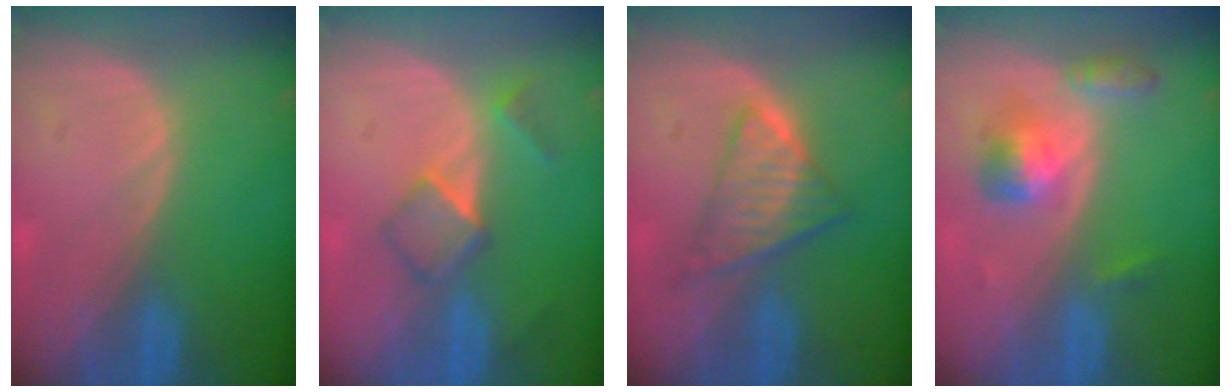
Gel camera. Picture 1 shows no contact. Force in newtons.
{"total": 5.3, "press": 4.7, "slide": 2.4}
{"total": 6.3, "press": 5.7, "slide": 2.7}
{"total": 5.2, "press": 4.9, "slide": 1.7}